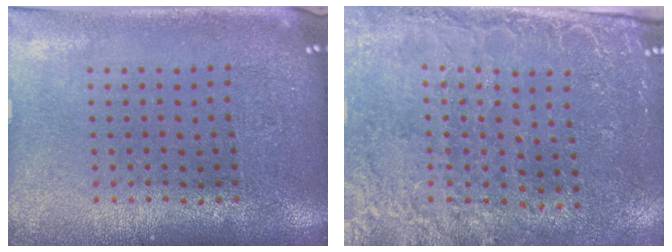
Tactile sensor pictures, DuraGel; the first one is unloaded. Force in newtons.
{"total": 2.7, "press": 2.4, "slide": 1.2}